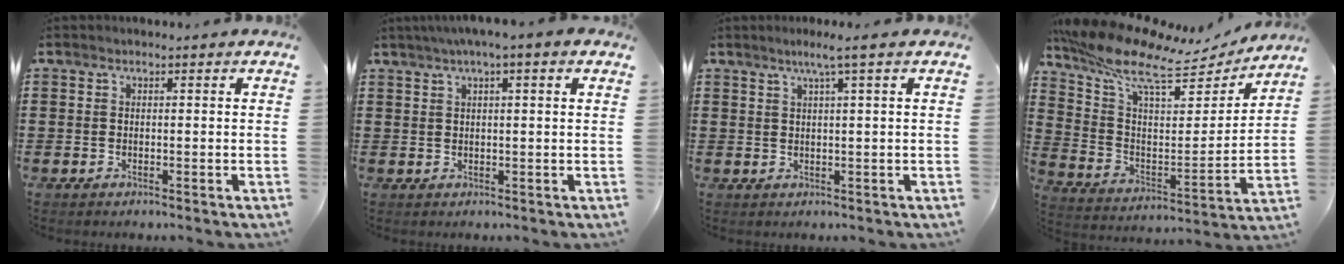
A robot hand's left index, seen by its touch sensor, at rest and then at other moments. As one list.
[{"total": 2.5, "force": [1.4, -0.3, 2.1], "torque": [-0.041, 0.002, 0.024]}, {"total": 2.8, "force": [1.5, -0.4, 2.3], "torque": [-0.046, -0.003, 0.024]}, {"total": 11.3, "force": [8.3, 3.9, 6.6], "torque": [-0.154, -0.051, 0.140]}]